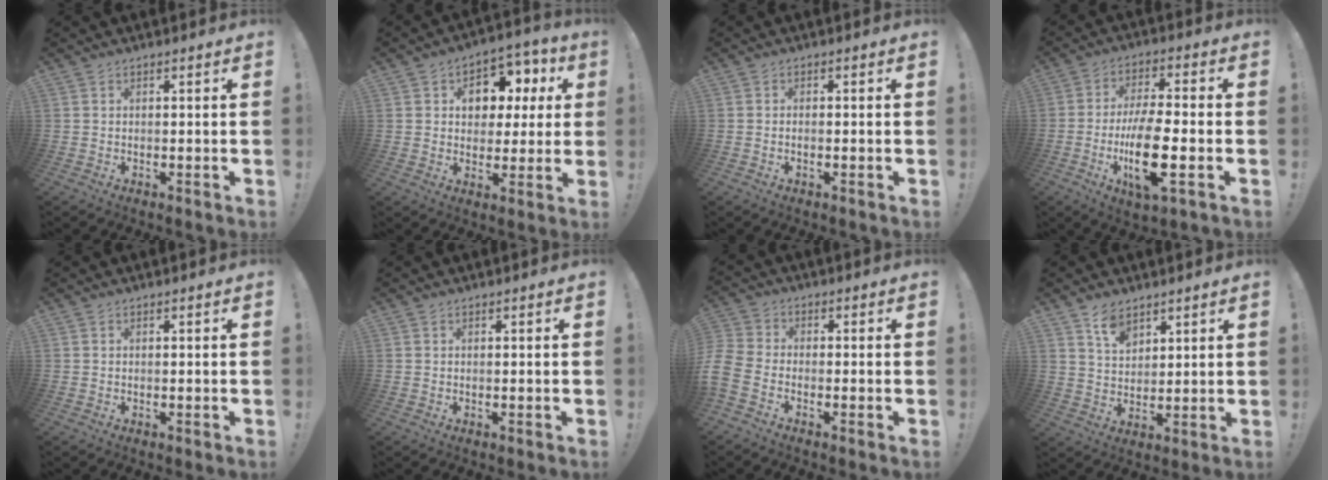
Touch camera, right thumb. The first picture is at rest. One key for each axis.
{"total": 9.9, "fx": 3.0, "fy": 7.9, "fz": 5.1, "tx": -0.060, "ty": -0.016, "tz": 0.058}
{"total": 1.0, "fx": -0.6, "fy": 0.2, "fz": 0.8, "tx": -0.016, "ty": 0.002, "tz": -0.011}
{"total": 15.5, "fx": -4.2, "fy": 5.1, "fz": 14.1, "tx": -0.262, "ty": 0.001, "tz": -0.069}
{"total": 0.0}
{"total": 0.0}
{"total": 6.2, "fx": -3.5, "fy": 3.8, "fz": 3.5, "tx": -0.084, "ty": 0.010, "tz": -0.062}
{"total": 7.1, "fx": 5.2, "fy": 3.7, "fz": 3.1, "tx": -0.054, "ty": -0.029, "tz": 0.096}